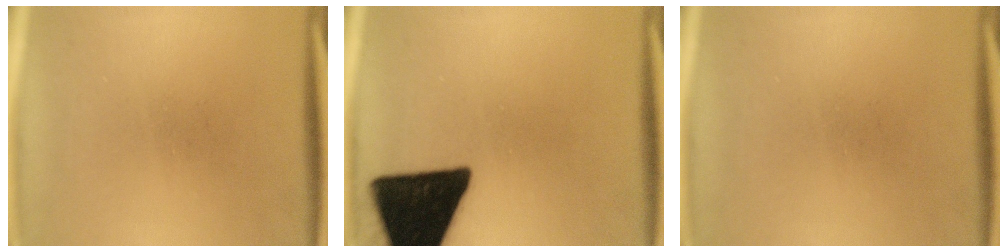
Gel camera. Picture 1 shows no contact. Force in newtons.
{"total": 19.1}
{"total": 0.0}